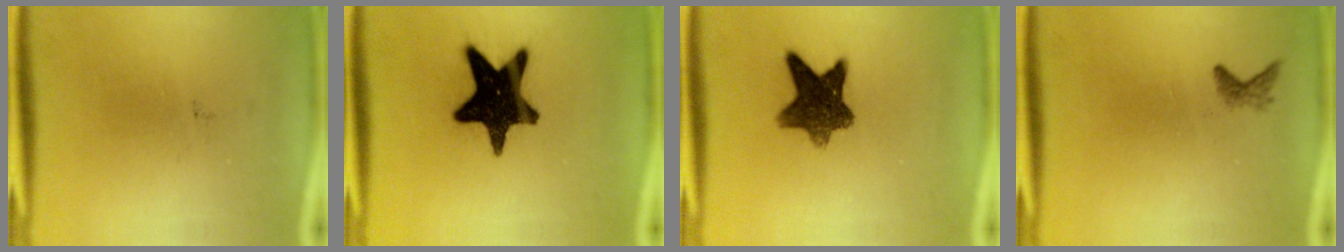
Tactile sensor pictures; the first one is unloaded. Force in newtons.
{"total": 18.0}
{"total": 9.2}
{"total": 1.1}